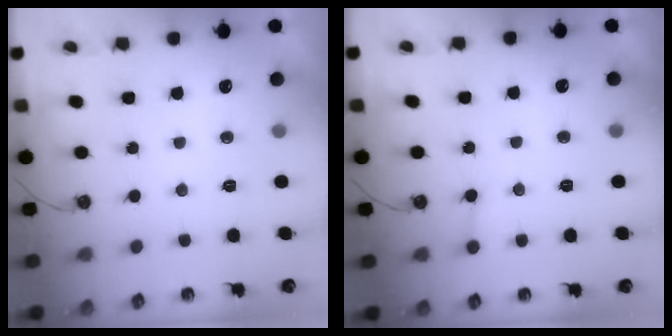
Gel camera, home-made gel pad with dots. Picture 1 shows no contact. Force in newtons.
{"total": 4.9, "press": 4.8, "slide": 0.4}